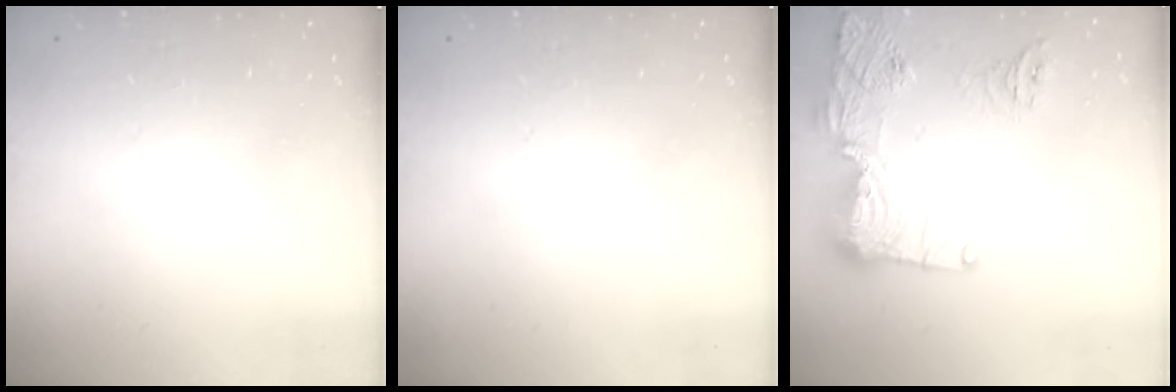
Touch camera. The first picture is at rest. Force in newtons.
{"total": 0.0}
{"total": 19.0, "press": 18.0, "slide": 5.9}